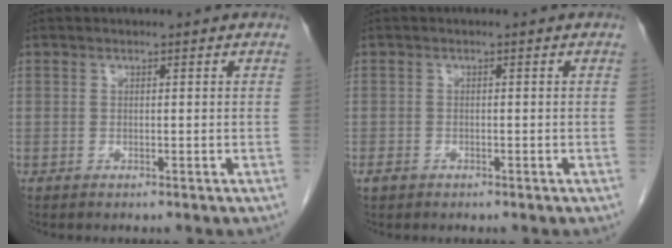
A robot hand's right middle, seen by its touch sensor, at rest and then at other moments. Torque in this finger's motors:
{"motor_torque": [0.14, -0.28, -0.01, 0.02]}